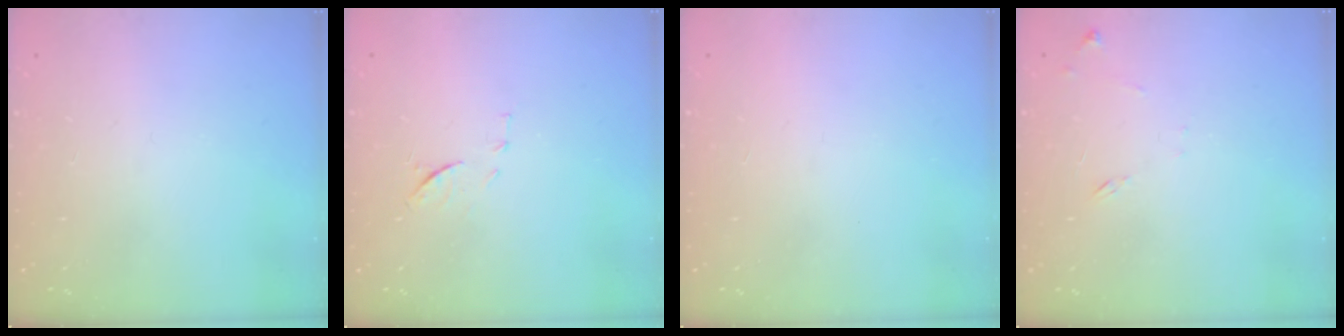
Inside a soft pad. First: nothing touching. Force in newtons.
{"total": 8.5, "press": 8.4, "slide": 1.0}
{"total": 1.6, "press": 1.5, "slide": 0.1}
{"total": 6.7, "press": 6.7, "slide": 0.6}